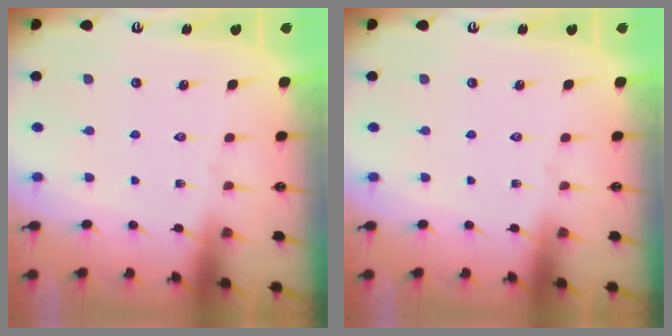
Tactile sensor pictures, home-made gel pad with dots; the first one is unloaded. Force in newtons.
{"total": 0.0}